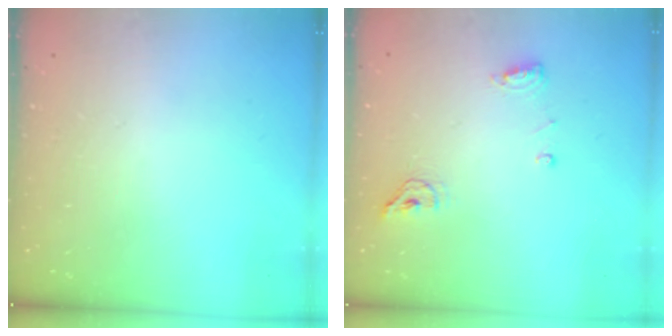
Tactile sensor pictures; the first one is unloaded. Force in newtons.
{"total": 8.1, "press": 7.2, "slide": 3.7}